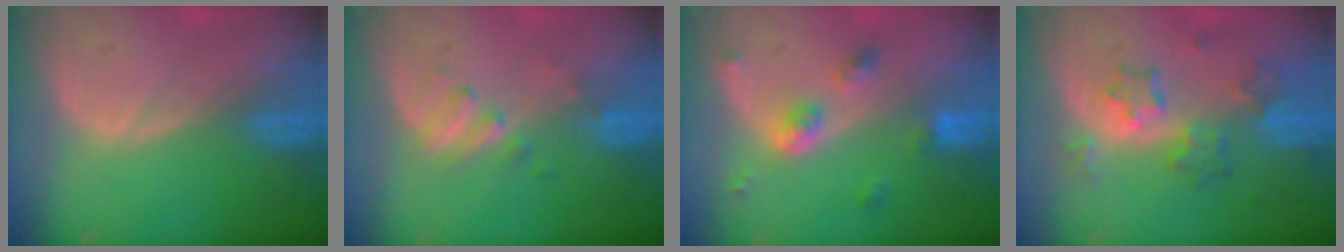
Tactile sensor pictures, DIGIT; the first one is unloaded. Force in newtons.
{"total": 2.7, "press": 2.7, "slide": 0.5}
{"total": 4.8, "press": 4.4, "slide": 1.8}
{"total": 7.0, "press": 6.2, "slide": 3.2}